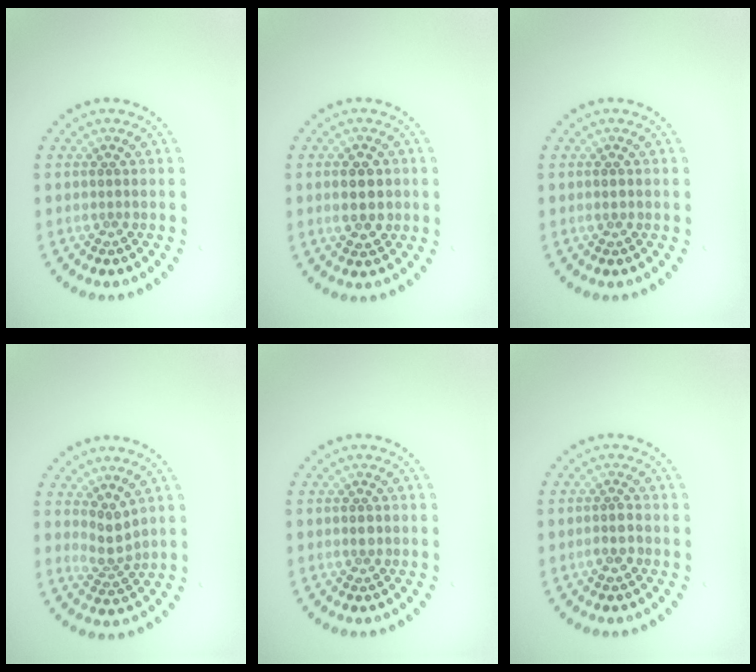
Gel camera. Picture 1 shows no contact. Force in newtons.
{"total": 3.1, "press": 3.1, "slide": 0.2}
{"total": 0.9, "press": 0.9, "slide": 0.0}
{"total": 2.3, "press": 1.6, "slide": 1.6}
{"total": 0.6, "press": 0.6, "slide": 0.2}
{"total": 1.4, "press": 1.2, "slide": 0.7}